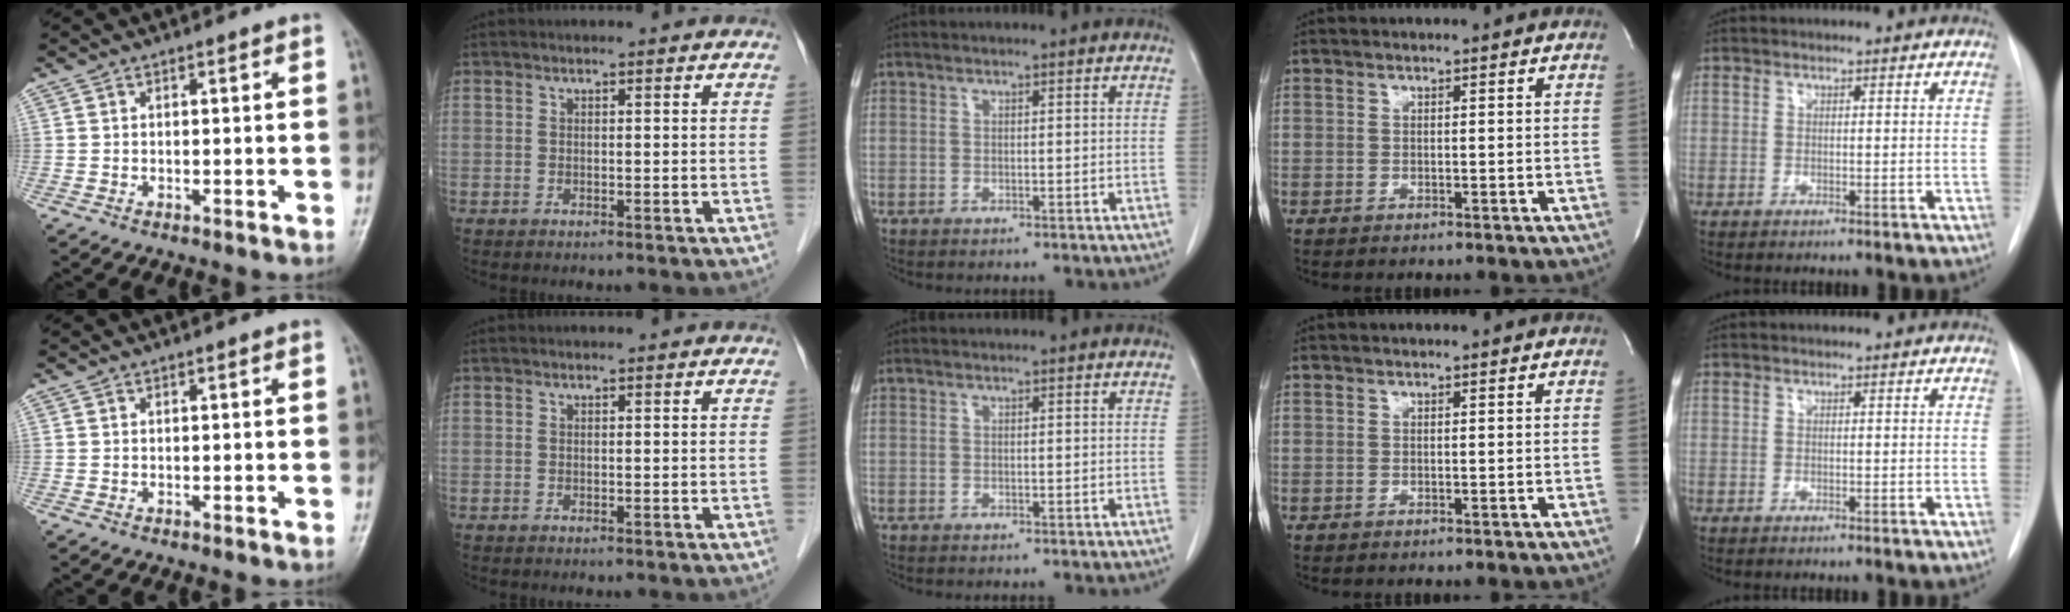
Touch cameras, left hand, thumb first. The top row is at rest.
{}